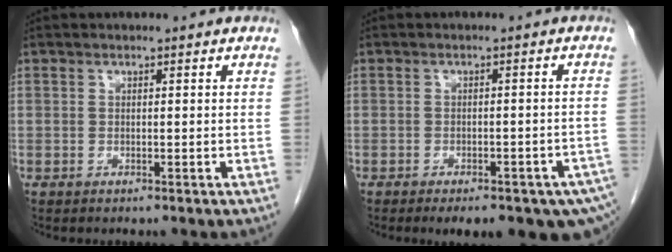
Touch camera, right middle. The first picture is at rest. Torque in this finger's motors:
{"motor_torque": [1.17, -0.97, 0.16, 0.03]}